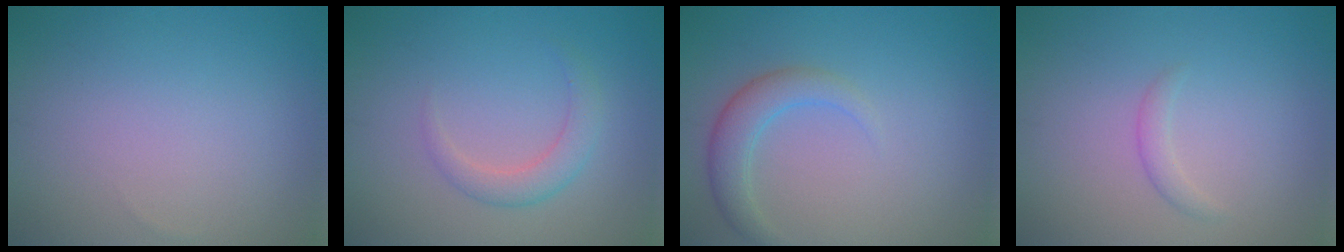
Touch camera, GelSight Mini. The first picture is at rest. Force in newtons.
{"total": 2.2, "press": 2.2, "slide": 0.2}
{"total": 2.8, "press": 2.8, "slide": 0.2}
{"total": 1.1, "press": 1.1, "slide": 0.1}